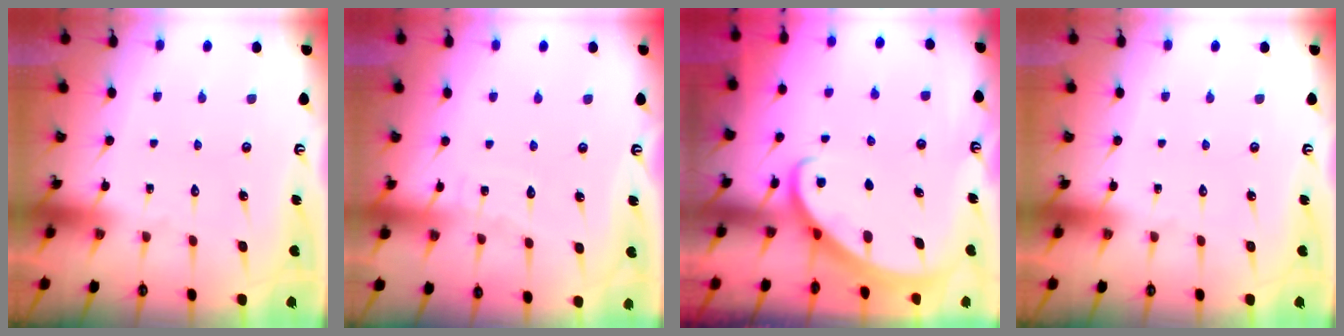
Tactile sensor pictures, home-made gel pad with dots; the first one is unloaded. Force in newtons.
{"total": 4.2, "press": 4.2, "slide": 0.4}
{"total": 2.0, "press": 2.0, "slide": 0.2}
{"total": 0.0}